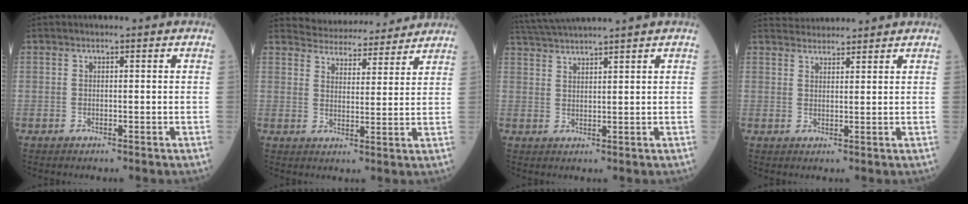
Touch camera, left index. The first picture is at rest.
{"total": 12.5, "force": [12.0, 2.8, 2.2], "torque": [-0.023, 0.014, 0.155]}
{"total": 7.3, "force": [6.7, -1.6, 2.5], "torque": [-0.047, 0.025, 0.116]}
{"total": 4.5, "force": [4.4, 0.4, 0.3], "torque": [-0.011, 0.032, 0.073]}